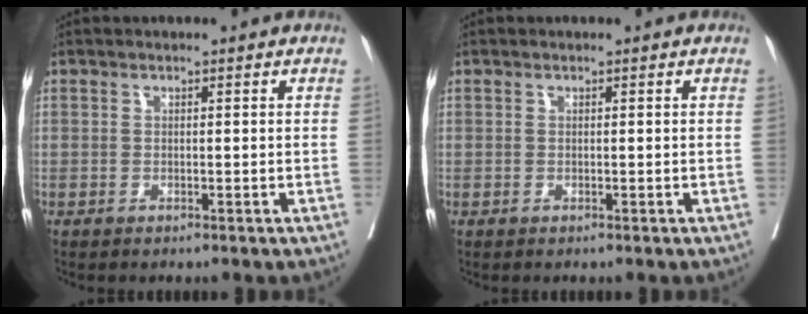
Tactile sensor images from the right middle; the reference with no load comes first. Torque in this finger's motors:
{"motor_torque": [0.00, 0.00, 0.00, 0.00]}